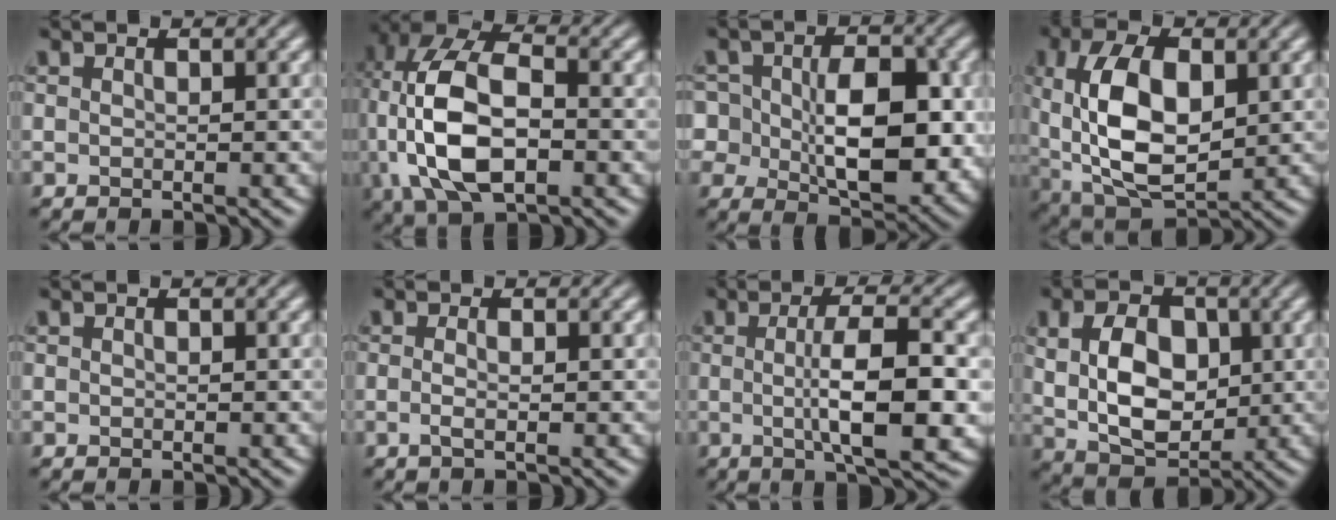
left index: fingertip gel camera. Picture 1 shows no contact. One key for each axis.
{"total": 11.3, "fx": -1.0, "fy": 6.1, "fz": 9.5, "tx": -0.210, "ty": 0.013, "tz": -0.025}
{"total": 9.4, "fx": -0.7, "fy": 6.2, "fz": 7.1, "tx": -0.110, "ty": -0.007, "tz": -0.008}
{"total": 10.5, "fx": 1.2, "fy": 5.6, "fz": 8.7, "tx": -0.184, "ty": -0.001, "tz": 0.023}
{"total": 0.0}
{"total": 1.2, "fx": -0.3, "fy": 0.2, "fz": 1.1, "tx": -0.024, "ty": -0.003, "tz": -0.007}
{"total": 7.5, "fx": -0.4, "fy": 1.8, "fz": 7.3, "tx": -0.116, "ty": -0.001, "tz": -0.005}
{"total": 7.2, "fx": 0.7, "fy": 4.8, "fz": 5.3, "tx": -0.104, "ty": -0.001, "tz": 0.017}